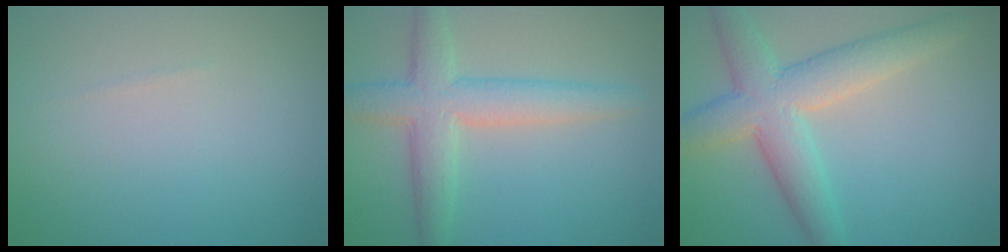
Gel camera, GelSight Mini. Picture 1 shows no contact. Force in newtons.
{"total": 5.0, "press": 5.0, "slide": 0.2}
{"total": 6.2, "press": 6.2, "slide": 0.2}